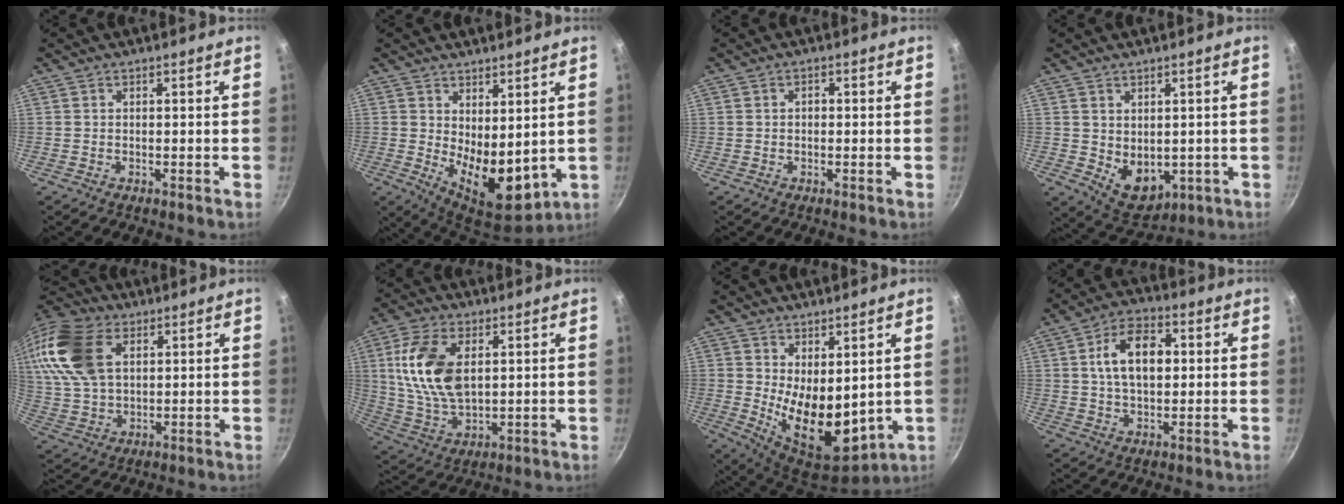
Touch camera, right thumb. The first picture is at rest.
{"total": 11.1, "force": [1.7, 6.0, 9.2], "torque": [-0.112, -0.043, 0.045]}
{"total": 1.0, "force": [-0.1, 0.8, 0.7], "torque": [-0.012, 0.006, -0.002]}
{"total": 7.6, "force": [-0.1, 5.6, 5.1], "torque": [-0.054, -0.015, 0.022]}
{"total": 18.3, "force": [6.5, 11.5, 12.7], "torque": [-0.255, 0.001, 0.124]}
{"total": 14.6, "force": [3.4, 8.3, 11.5], "torque": [-0.212, -0.014, 0.074]}
{"total": 13.4, "force": [1.6, 7.4, 11.0], "torque": [-0.139, -0.045, 0.051]}
{"total": 11.4, "force": [1.9, 7.0, 8.8], "torque": [-0.132, 0.013, 0.026]}